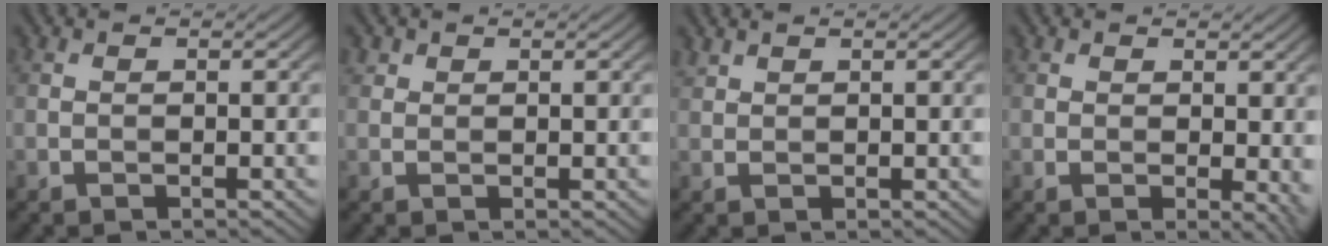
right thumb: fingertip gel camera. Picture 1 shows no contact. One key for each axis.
{"total": 1.1, "fx": 0.7, "fy": 0.8, "fz": 0.2, "tx": -0.004, "ty": 0.001, "tz": 0.016}
{"total": 1.1, "fx": 1.0, "fy": 0.3, "fz": 0.3, "tx": -0.015, "ty": 0.003, "tz": 0.028}
{"total": 2.7, "fx": 0.7, "fy": 1.3, "fz": 2.3, "tx": -0.033, "ty": -0.005, "tz": 0.012}